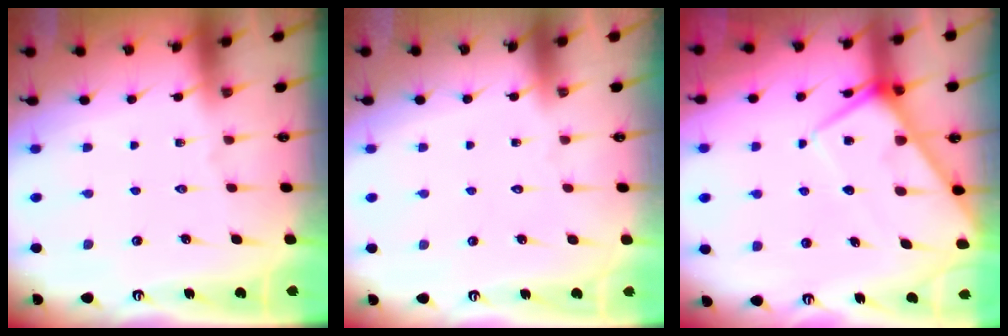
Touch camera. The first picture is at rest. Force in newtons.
{"total": 1.8, "press": 1.8, "slide": 0.1}
{"total": 9.5, "press": 9.5, "slide": 0.9}